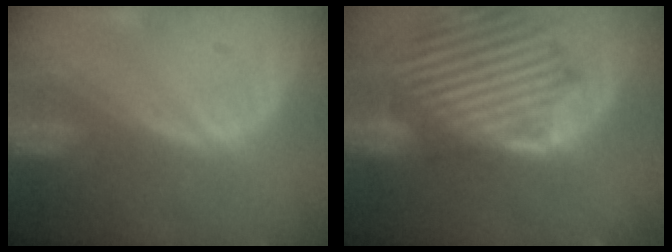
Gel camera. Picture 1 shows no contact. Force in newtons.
{"total": 13.4, "press": 11.6, "slide": 6.6}